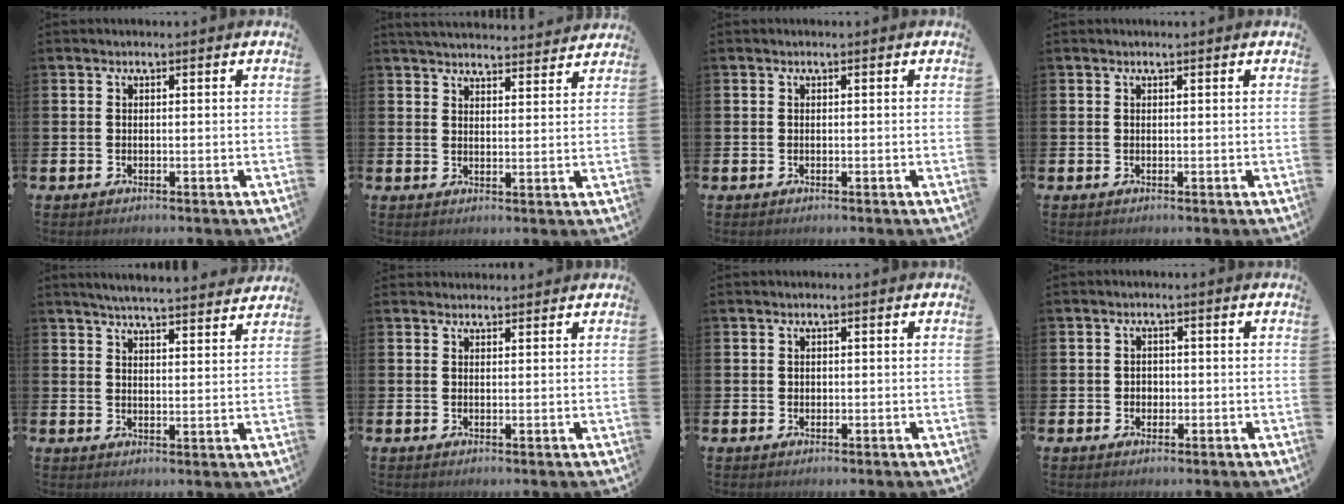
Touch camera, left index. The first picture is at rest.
{"total": 4.4, "force": [4.3, 0.4, 0.3], "torque": [-0.016, -0.027, 0.078]}
{"total": 0.0}
{"total": 0.0}
{"total": 5.2, "force": [5.1, 0.0, 0.9], "torque": [-0.028, -0.032, 0.090]}
{"total": 1.6, "force": [1.6, 0.4, -0.1], "torque": [0.010, -0.005, 0.027]}
{"total": 0.6, "force": [0.3, 0.5, 0.1], "torque": [0.008, 0.001, 0.003]}
{"total": 1.5, "force": [0.0, 1.4, 0.5], "torque": [-0.002, 0.004, -0.004]}